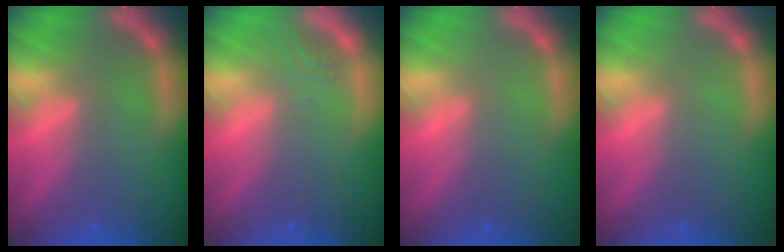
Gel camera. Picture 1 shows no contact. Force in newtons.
{"total": 1.0}
{"total": 0.0}
{"total": 0.0}